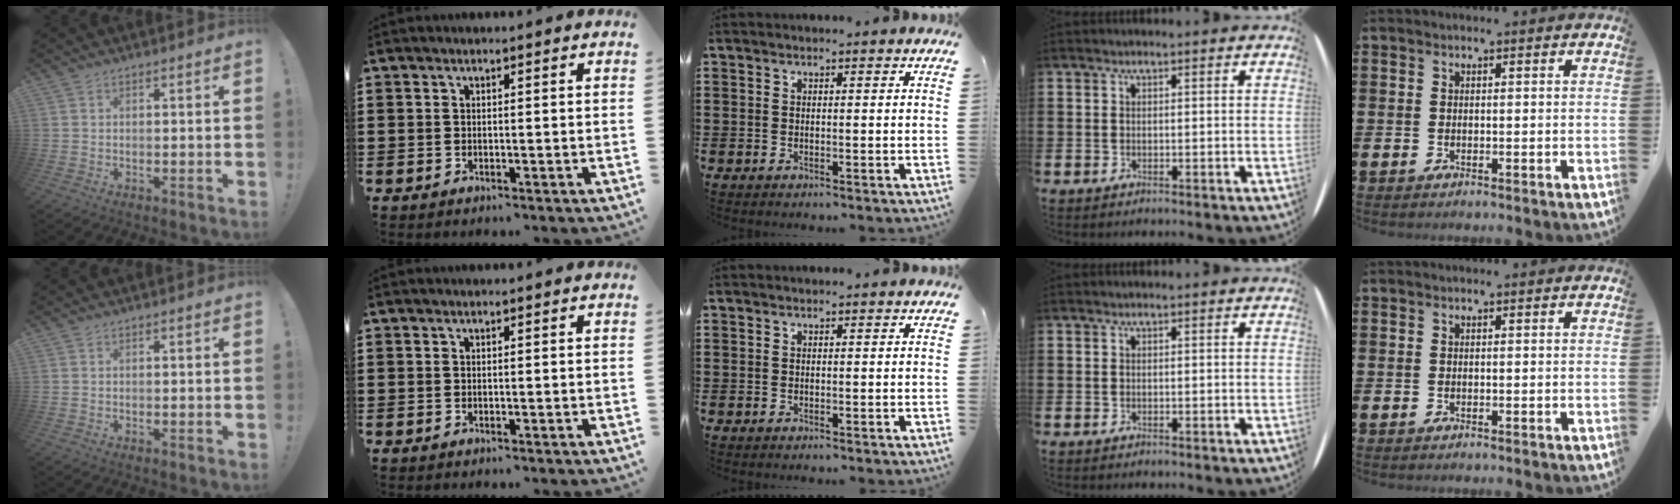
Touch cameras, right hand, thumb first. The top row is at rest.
{}